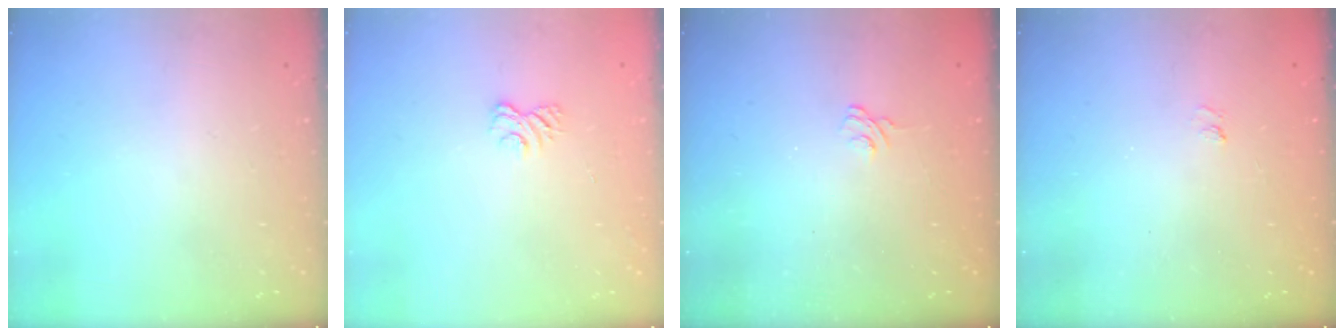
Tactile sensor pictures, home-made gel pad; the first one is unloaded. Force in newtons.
{"total": 2.5, "press": 2.2, "slide": 1.2}
{"total": 2.5, "press": 2.1, "slide": 1.3}
{"total": 1.2, "press": 0.5, "slide": 1.1}